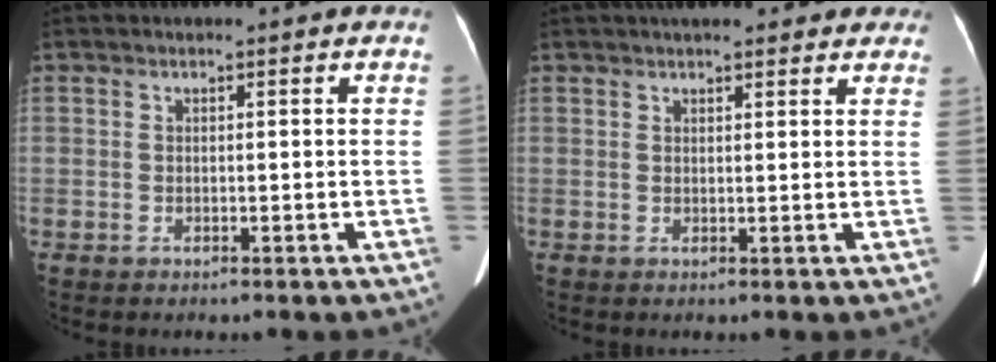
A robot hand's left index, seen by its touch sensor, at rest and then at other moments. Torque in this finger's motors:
{"motor_torque": [1.04, -1.10, 0.20, 0.04]}